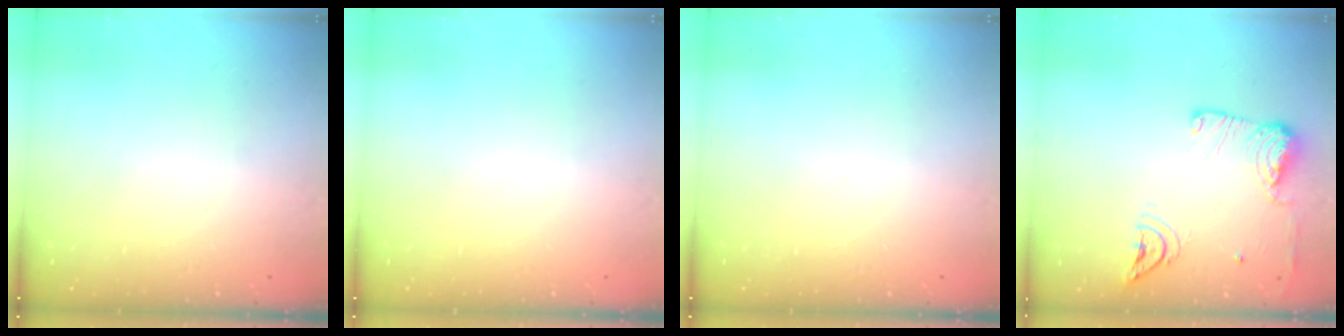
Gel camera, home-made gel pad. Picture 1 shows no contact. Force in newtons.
{"total": 0.0}
{"total": 0.0}
{"total": 12.8, "press": 12.7, "slide": 1.6}